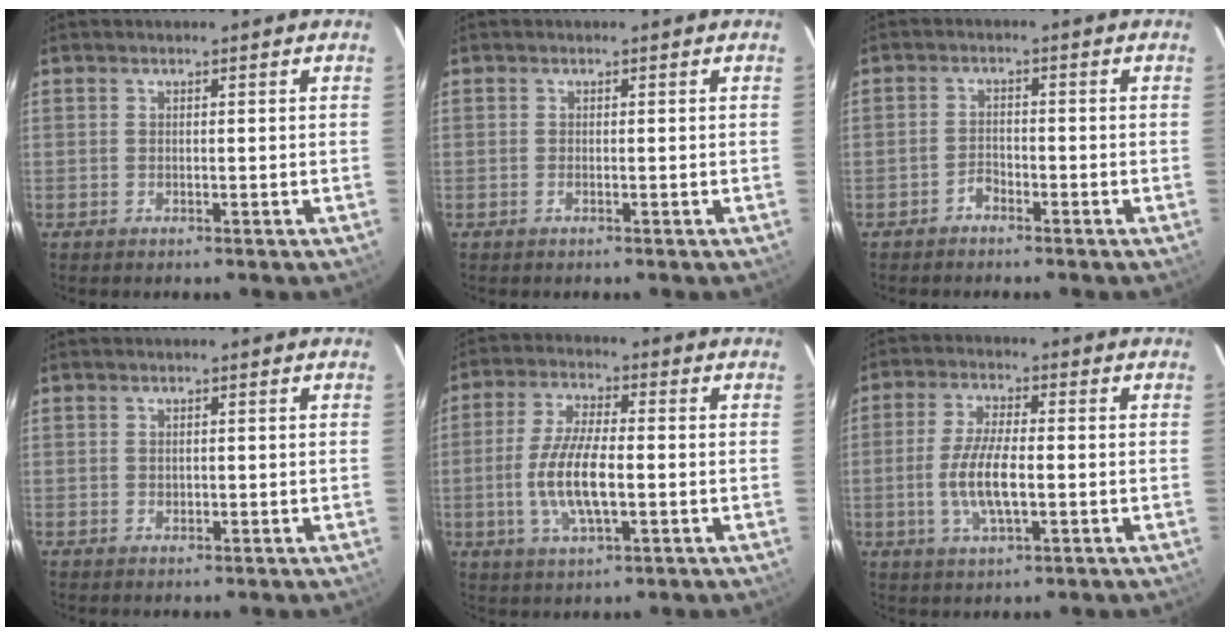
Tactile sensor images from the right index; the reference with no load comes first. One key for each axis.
{"total": 0.6, "fx": -0.3, "fy": 0.2, "fz": 0.6, "tx": -0.012, "ty": 0.001, "tz": -0.006}
{"total": 2.1, "fx": -1.8, "fy": 1.0, "fz": 0.7, "tx": -0.014, "ty": 0.006, "tz": -0.030}
{"total": 0.9, "fx": 0.0, "fy": 0.8, "fz": 0.4, "tx": -0.005, "ty": 0.001, "tz": 0.002}
{"total": 10.6, "fx": -1.9, "fy": 3.5, "fz": 9.9, "tx": -0.202, "ty": -0.004, "tz": -0.036}
{"total": 8.7, "fx": -1.5, "fy": 2.7, "fz": 8.1, "tx": -0.165, "ty": -0.005, "tz": -0.029}